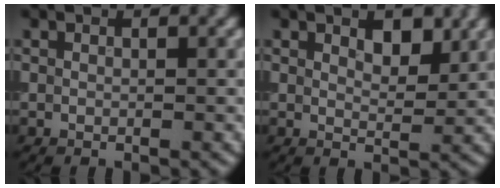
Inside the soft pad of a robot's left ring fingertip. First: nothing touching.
{"total": 2.2, "force": [1.4, 1.0, 1.5], "torque": [-0.020, -0.002, 0.021]}